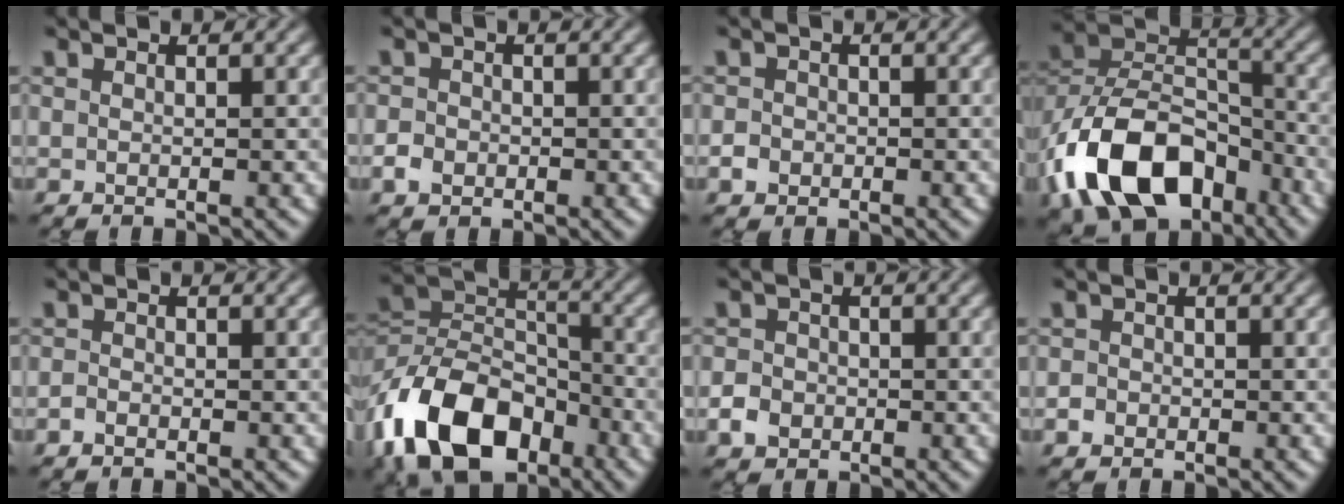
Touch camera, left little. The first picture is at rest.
{"total": 1.5, "force": [-0.7, 1.2, 0.4], "torque": [-0.003, 0.001, -0.013]}
{"total": 1.6, "force": [-0.5, 1.4, 0.4], "torque": [0.003, 0.006, -0.013]}
{"total": 13.2, "force": [-7.1, 7.7, 8.0], "torque": [-0.157, 0.009, -0.140]}
{"total": 0.7, "force": [-0.5, 0.4, 0.2], "torque": [-0.002, 0.001, -0.012]}
{"total": 13.1, "force": [-7.2, 7.9, 7.5], "torque": [-0.158, 0.007, -0.147]}
{"total": 2.1, "force": [-0.9, 1.8, 0.7], "torque": [-0.003, 0.002, -0.018]}
{"total": 1.6, "force": [-0.4, 1.5, 0.5], "torque": [0.004, 0.012, -0.019]}